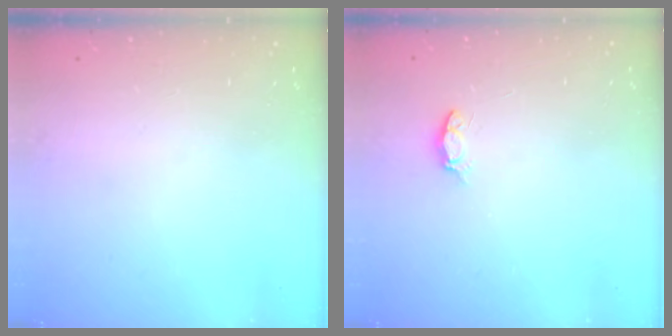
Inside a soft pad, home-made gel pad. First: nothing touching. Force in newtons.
{"total": 3.0, "press": 3.0, "slide": 0.3}